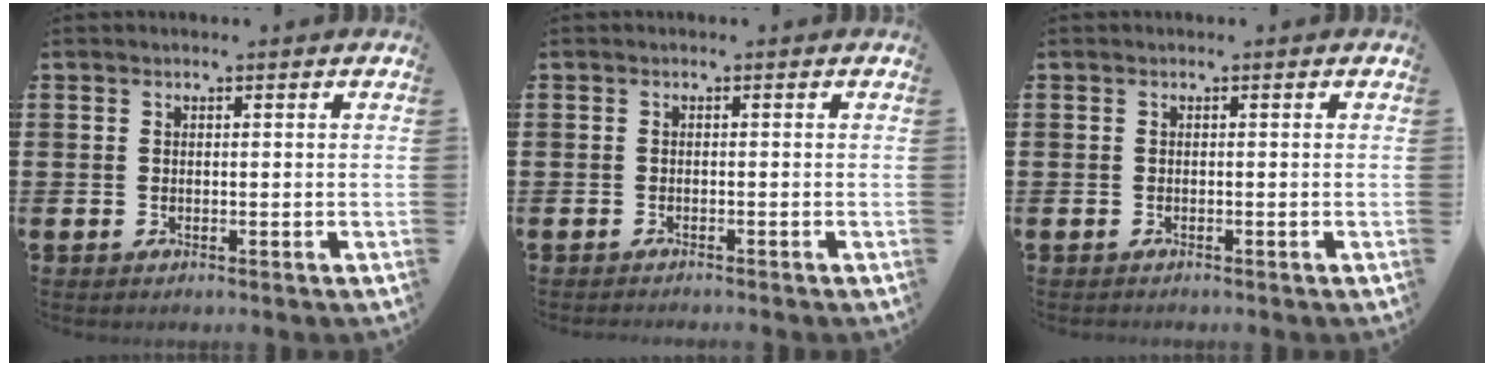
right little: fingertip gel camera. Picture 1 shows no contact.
{"total": 0.5, "force": [-0.5, -0.1, 0.0], "torque": [0.000, -0.002, -0.011]}
{"total": 0.0}